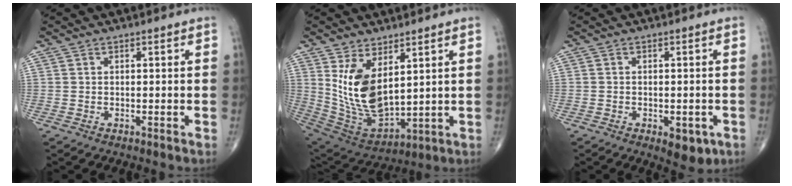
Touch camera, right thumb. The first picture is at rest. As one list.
[{"total": 14.1, "force": [4.5, 7.3, 11.2], "torque": [-0.196, -0.029, 0.114]}, {"total": 5.1, "force": [-2.0, 2.5, 3.9], "torque": [-0.038, 0.000, -0.019]}]